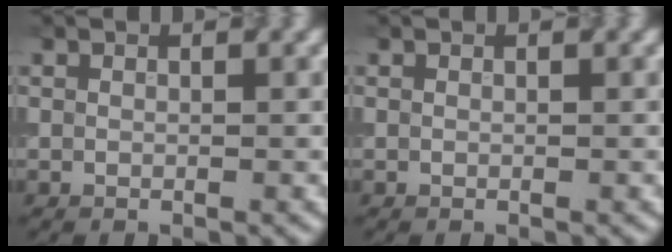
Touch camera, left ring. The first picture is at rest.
{"total": 0.0}